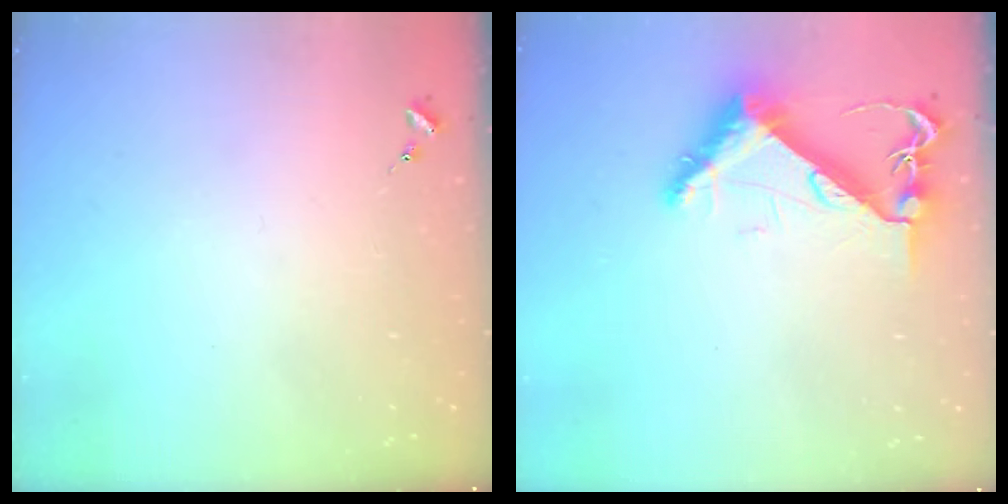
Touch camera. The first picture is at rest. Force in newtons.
{"total": 8.3, "press": 8.2, "slide": 1.0}